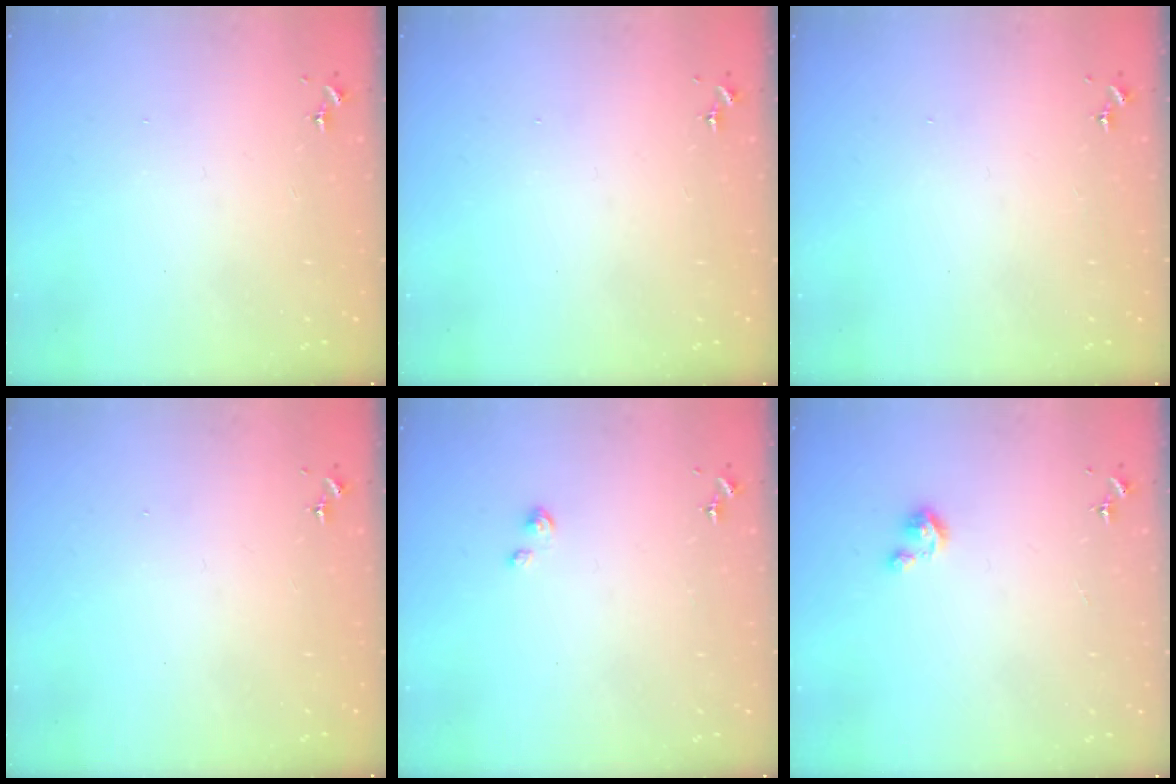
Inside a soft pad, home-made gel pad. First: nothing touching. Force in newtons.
{"total": 0.0}
{"total": 0.0}
{"total": 0.0}
{"total": 2.5, "press": 2.5, "slide": 0.3}
{"total": 2.5, "press": 2.5, "slide": 0.3}